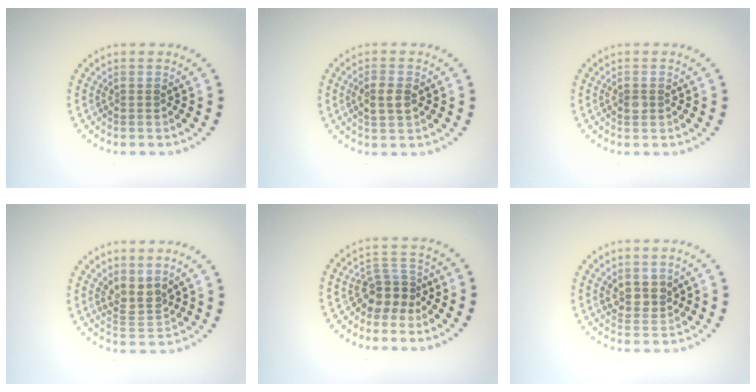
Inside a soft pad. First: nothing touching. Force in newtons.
{"total": 2.1, "press": 2.1, "slide": 0.2}
{"total": 0.9, "press": 0.9, "slide": 0.0}
{"total": 2.6, "press": 2.0, "slide": 1.7}
{"total": 2.9, "press": 2.3, "slide": 1.8}
{"total": 2.2, "press": 1.9, "slide": 1.0}